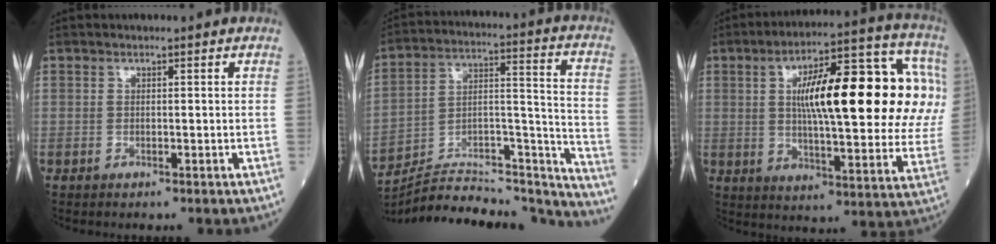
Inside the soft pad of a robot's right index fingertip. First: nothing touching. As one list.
[{"total": 28.4, "force": [-26.9, 3.5, 8.4], "torque": [-0.100, 0.031, -0.395]}, {"total": 25.2, "force": [4.8, 5.6, 24.0], "torque": [-0.302, 0.047, 0.069]}]